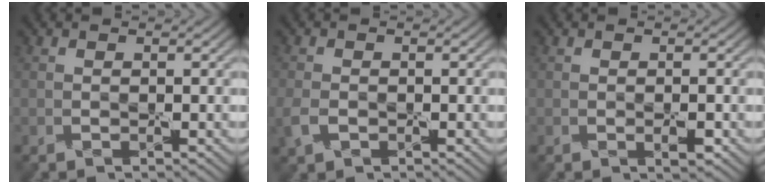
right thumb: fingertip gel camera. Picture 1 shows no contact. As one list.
[{"total": 2.9, "force": [-1.1, 1.9, 1.8], "torque": [-0.055, -0.008, -0.025]}, {"total": 1.2, "force": [-0.3, 0.3, 1.1], "torque": [-0.018, -0.004, -0.003]}]